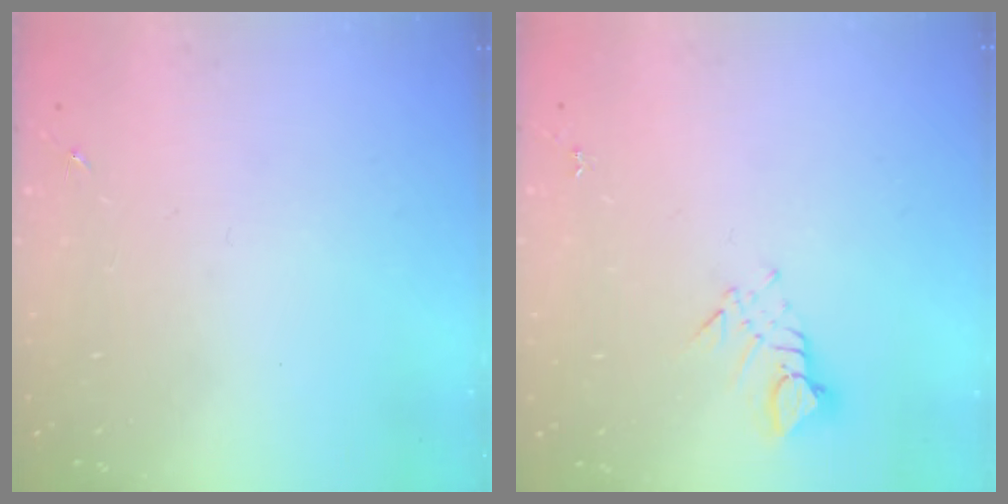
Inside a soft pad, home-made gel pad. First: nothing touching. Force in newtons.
{"total": 3.7, "press": 3.7, "slide": 0.2}